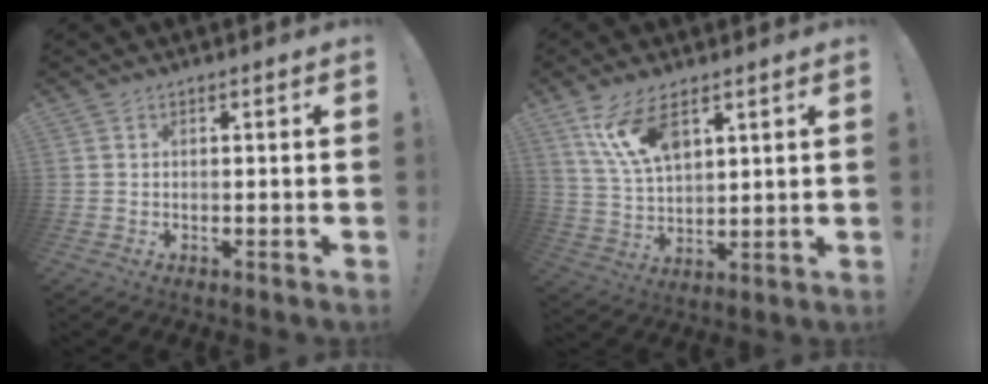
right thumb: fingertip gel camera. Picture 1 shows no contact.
{"total": 12.1, "force": [7.1, 5.6, 8.1], "torque": [-0.152, -0.026, 0.131]}